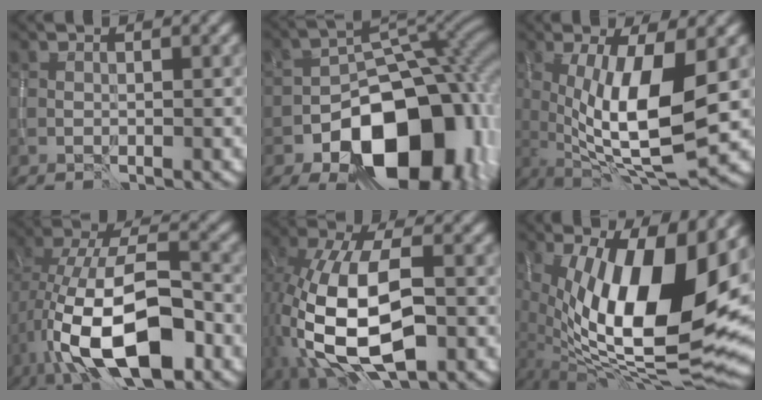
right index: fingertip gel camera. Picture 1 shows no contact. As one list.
[{"total": 15.1, "force": [-6.4, 9.3, 10.0], "torque": [-0.108, -0.007, -0.107]}, {"total": 10.3, "force": [0.1, 3.3, 9.8], "torque": [-0.170, -0.013, 0.006]}, {"total": 13.0, "force": [-4.4, 6.0, 10.7], "torque": [-0.194, 0.002, -0.082]}, {"total": 13.4, "force": [-2.4, 7.5, 10.8], "torque": [-0.238, -0.018, -0.034]}, {"total": 15.8, "force": [1.7, 6.5, 14.3], "torque": [-0.239, -0.003, 0.026]}]